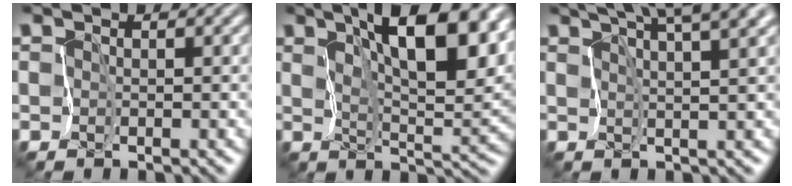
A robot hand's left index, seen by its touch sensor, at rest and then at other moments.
{"total": 11.5, "force": [5.7, 4.1, 9.1], "torque": [-0.133, 0.001, 0.084]}
{"total": 10.1, "force": [7.2, 3.0, 6.5], "torque": [-0.100, 0.033, 0.089]}